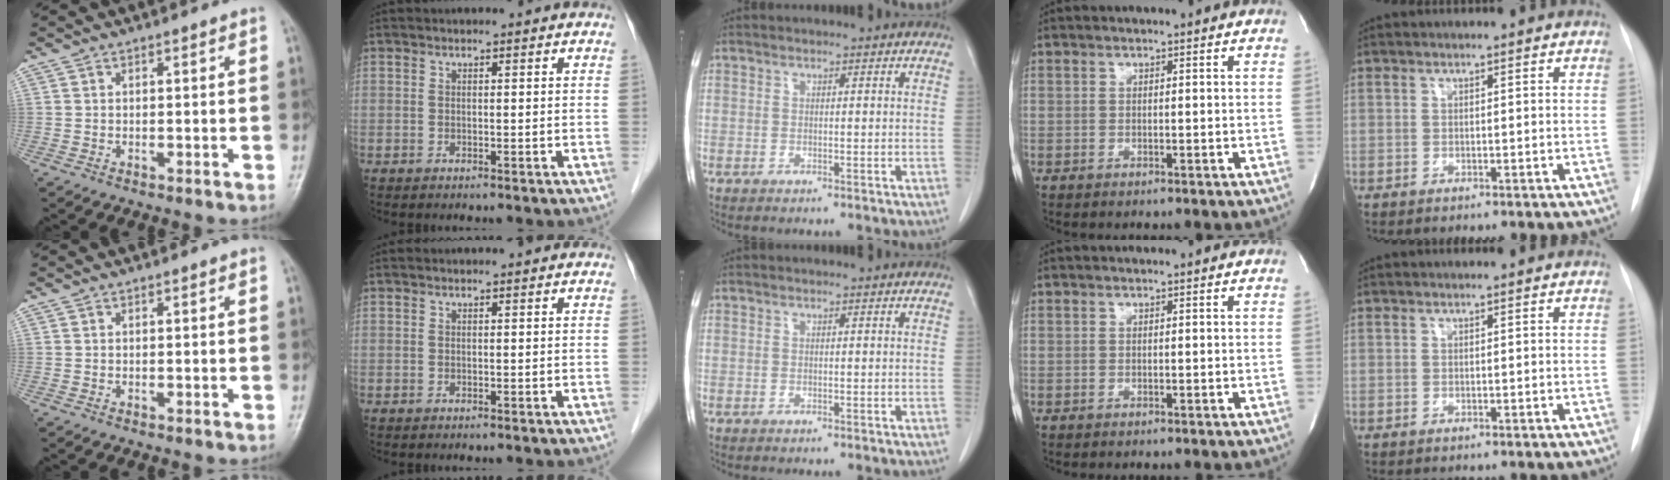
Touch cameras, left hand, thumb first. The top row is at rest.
{}